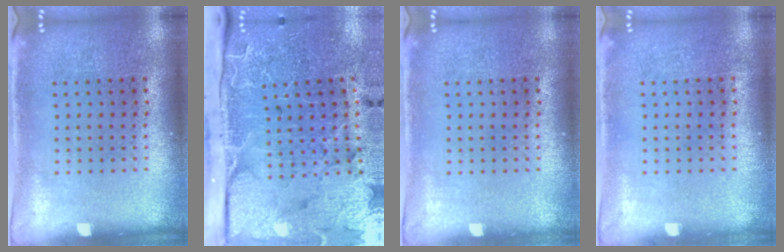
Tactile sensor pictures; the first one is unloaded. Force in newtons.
{"total": 4.8, "press": 4.0, "slide": 2.6}
{"total": 0.0}
{"total": 0.0}